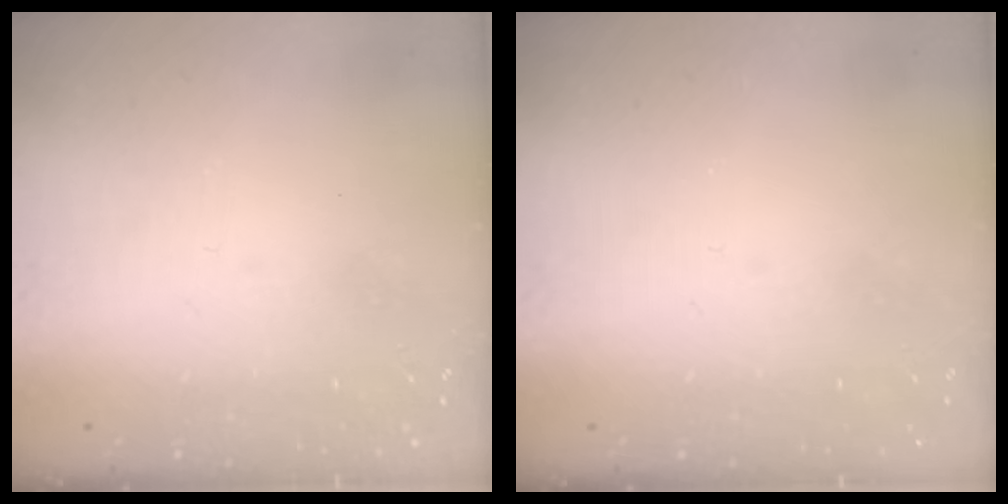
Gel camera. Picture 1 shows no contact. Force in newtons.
{"total": 0.0}